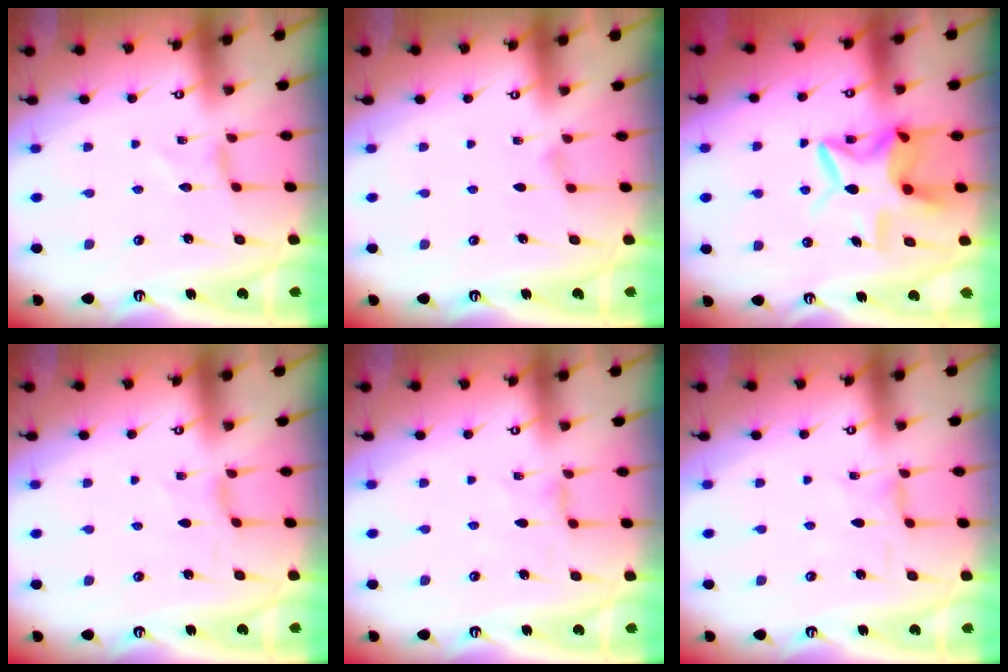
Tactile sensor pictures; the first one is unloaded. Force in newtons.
{"total": 3.8, "press": 3.7, "slide": 0.5}
{"total": 13.4, "press": 13.4, "slide": 1.1}
{"total": 2.0, "press": 2.0, "slide": 0.4}
{"total": 1.6, "press": 1.5, "slide": 0.3}
{"total": 1.1, "press": 1.1, "slide": 0.2}